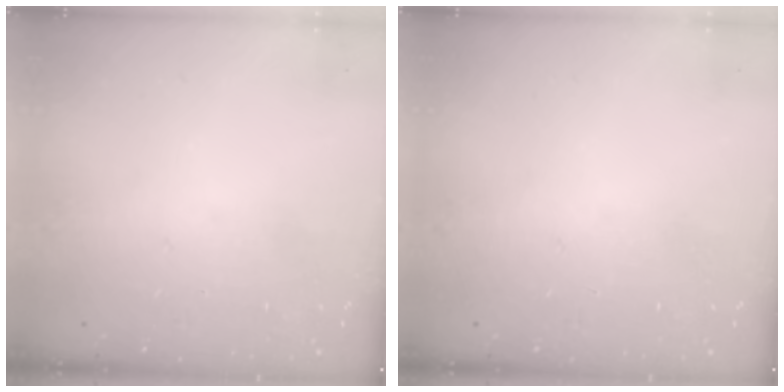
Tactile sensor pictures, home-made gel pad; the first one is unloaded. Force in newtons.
{"total": 0.0}